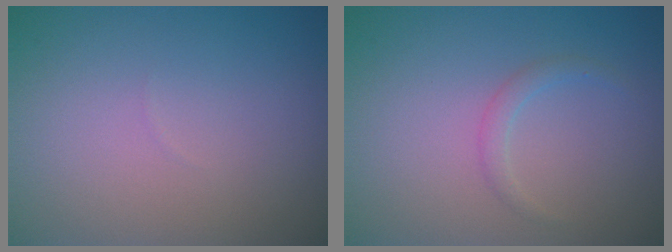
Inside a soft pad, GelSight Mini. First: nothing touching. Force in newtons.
{"total": 1.1, "press": 1.1, "slide": 0.1}